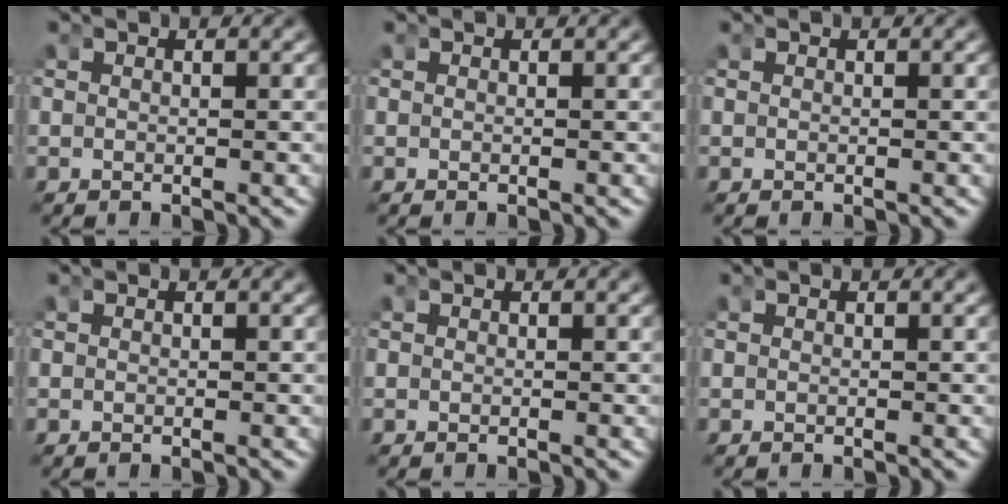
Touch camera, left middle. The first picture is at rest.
{"total": 0.0}
{"total": 0.0}
{"total": 0.0}
{"total": 0.0}
{"total": 0.0}